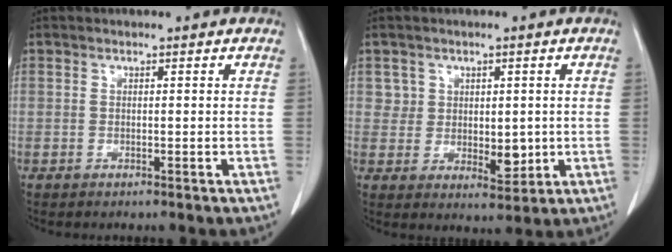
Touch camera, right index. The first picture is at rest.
{"total": 5.0, "force": [0.9, 4.1, 2.7], "torque": [-0.028, -0.008, 0.022]}